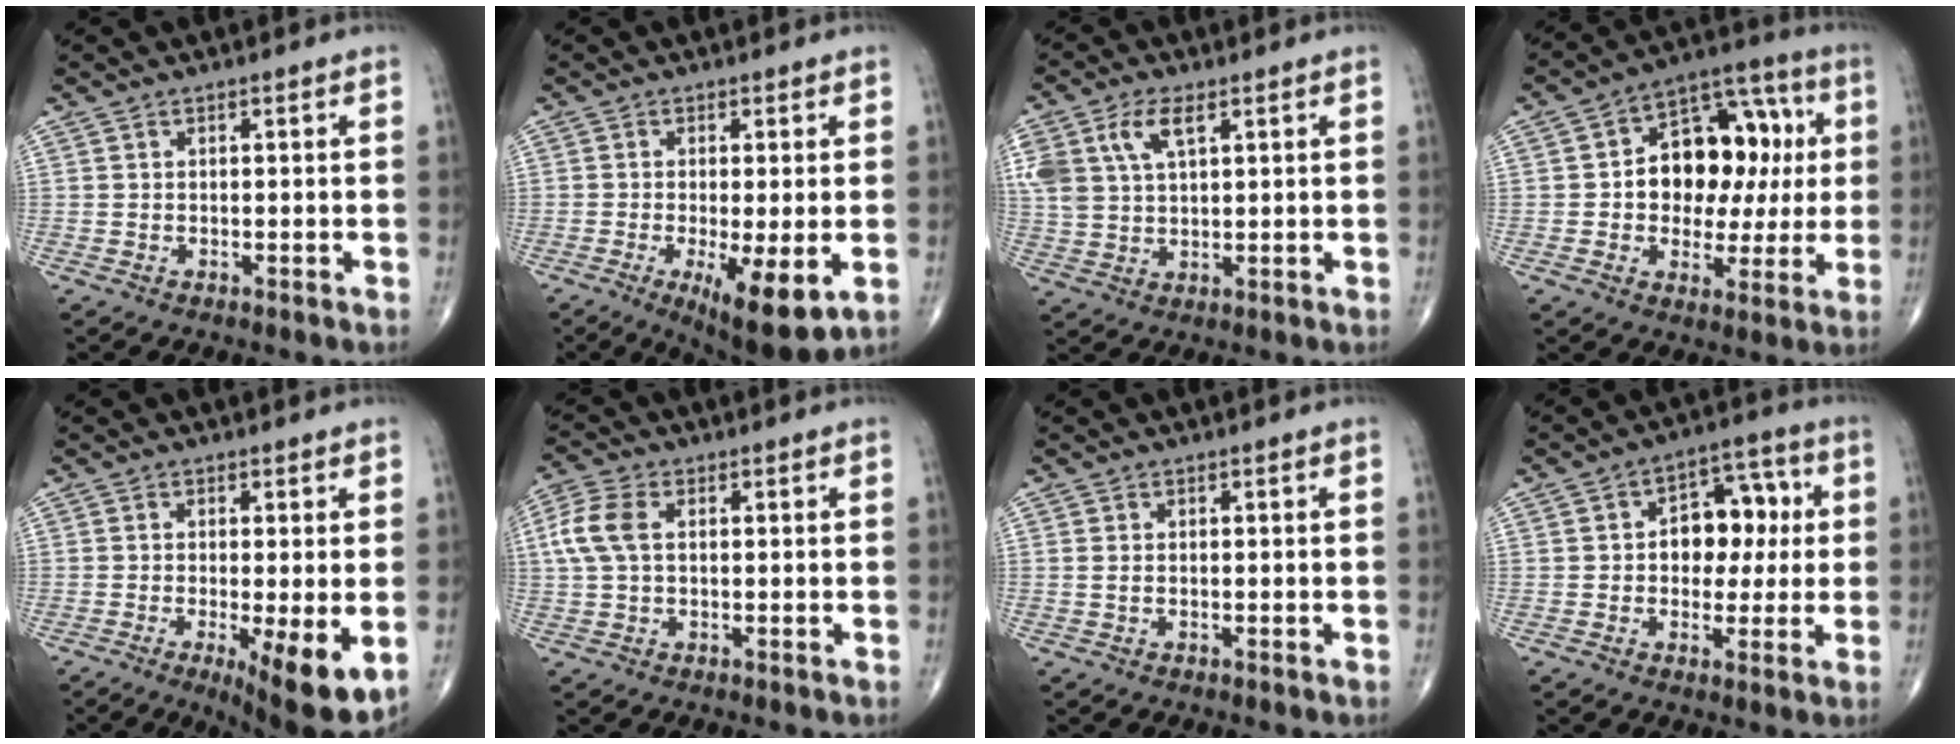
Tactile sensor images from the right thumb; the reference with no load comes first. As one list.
[{"total": 10.6, "force": [-3.1, 3.0, 9.7], "torque": [-0.154, -0.022, -0.042]}, {"total": 10.2, "force": [4.3, 5.5, 7.4], "torque": [-0.170, 0.001, 0.086]}, {"total": 17.7, "force": [1.6, 12.0, 12.9], "torque": [-0.129, 0.033, 0.024]}, {"total": 10.9, "force": [-2.8, 2.6, 10.2], "torque": [-0.150, -0.026, -0.038]}, {"total": 6.9, "force": [1.1, 4.1, 5.4], "torque": [-0.139, 0.018, 0.019]}, {"total": 0.9, "force": [-0.1, 0.5, 0.7], "torque": [-0.018, 0.000, -0.002]}, {"total": 12.4, "force": [1.1, 8.5, 9.0], "torque": [-0.077, 0.026, 0.012]}]